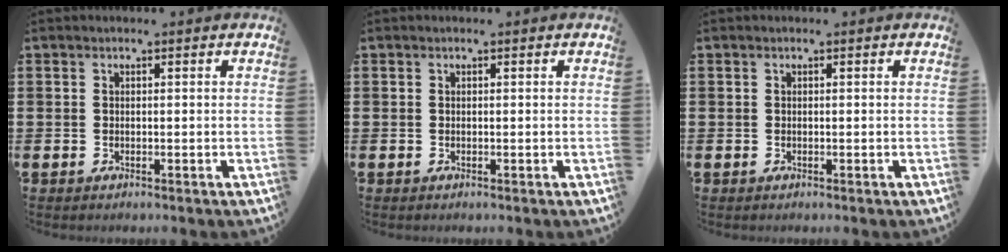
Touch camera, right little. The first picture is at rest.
{"total": 0.0}
{"total": 0.0}